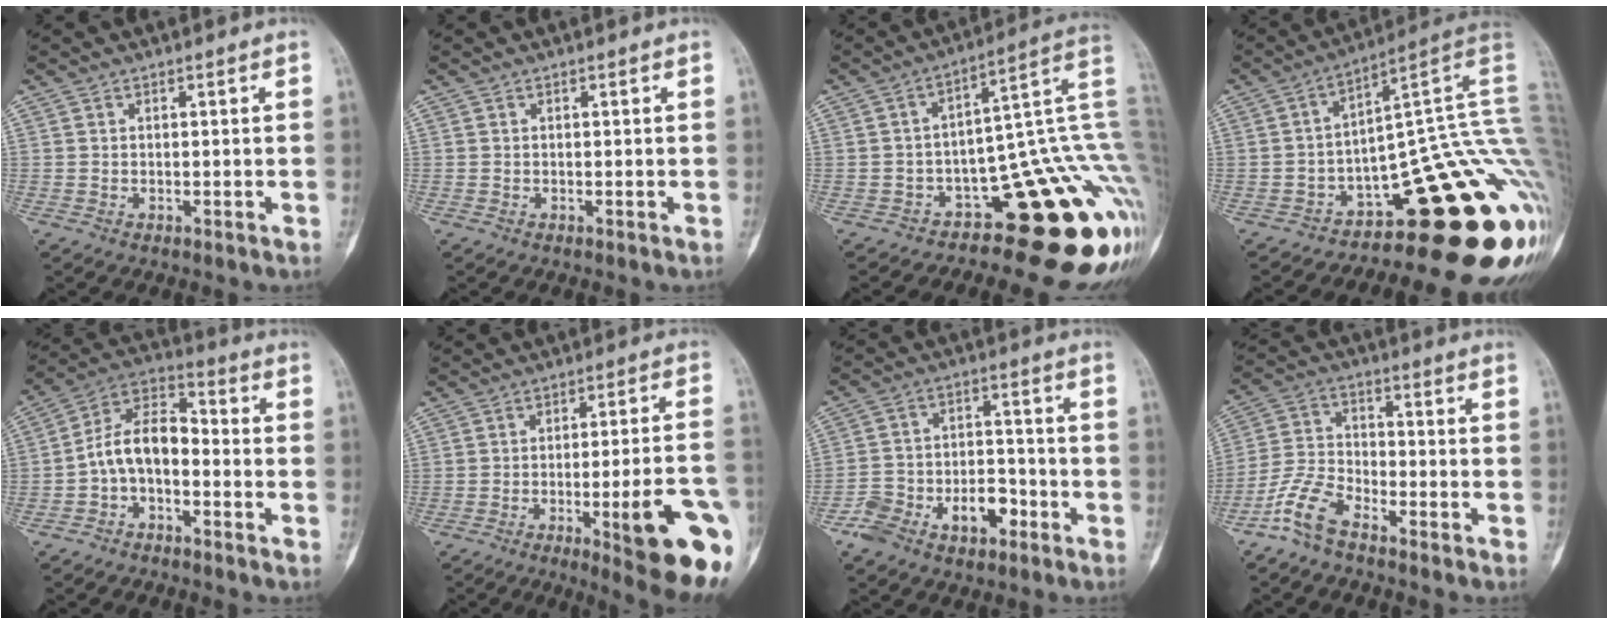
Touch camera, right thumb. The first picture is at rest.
{"total": 0.0}
{"total": 18.5, "force": [-8.1, 7.6, 14.8], "torque": [-0.062, 0.121, -0.096]}
{"total": 25.0, "force": [-7.3, 8.5, 22.3], "torque": [-0.145, 0.093, -0.081]}
{"total": 9.6, "force": [-2.5, 5.7, 7.3], "torque": [-0.125, 0.054, -0.060]}
{"total": 17.9, "force": [-6.4, 3.1, 16.4], "torque": [-0.179, 0.014, -0.076]}
{"total": 10.4, "force": [-5.5, 6.4, 6.1], "torque": [-0.085, 0.048, -0.090]}
{"total": 8.0, "force": [-5.9, 3.2, 4.4], "torque": [-0.104, 0.034, -0.127]}